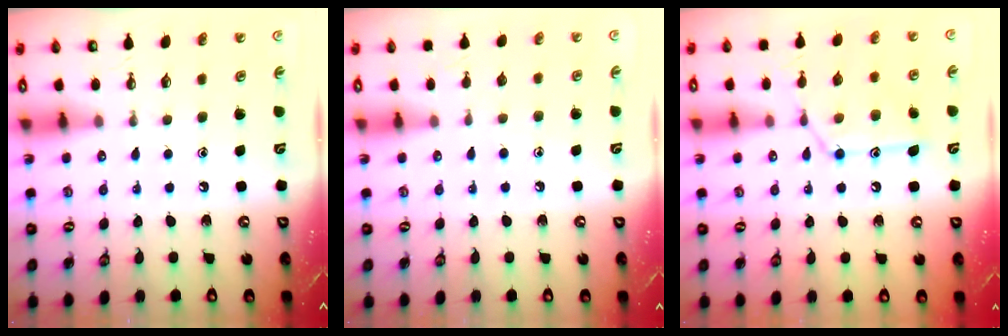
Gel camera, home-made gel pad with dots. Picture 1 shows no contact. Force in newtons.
{"total": 5.6, "press": 5.6, "slide": 0.6}
{"total": 14.1, "press": 14.1, "slide": 1.2}